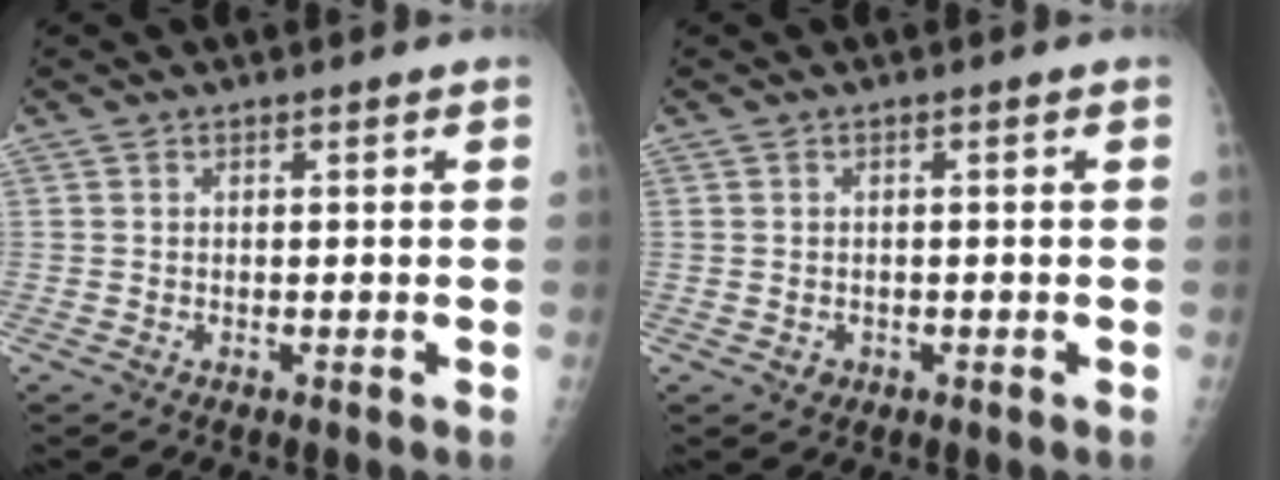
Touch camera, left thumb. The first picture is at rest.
{"total": 1.4, "force": [-0.4, 1.2, 0.4], "torque": [-0.002, 0.003, -0.001]}